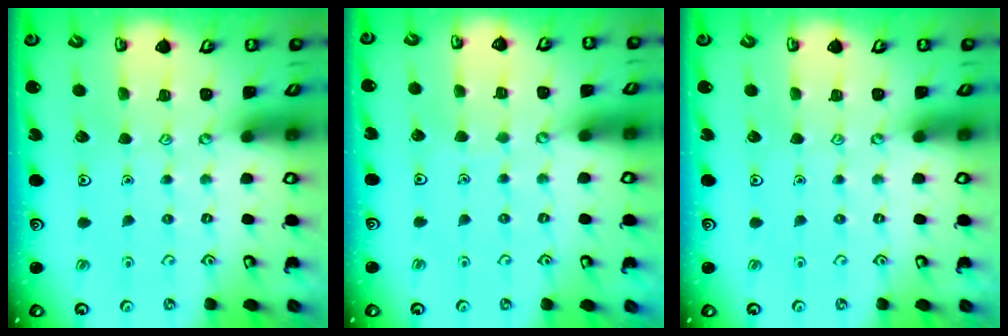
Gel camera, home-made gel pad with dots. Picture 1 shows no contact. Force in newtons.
{"total": 1.5, "press": 1.5, "slide": 0.2}
{"total": 0.0}